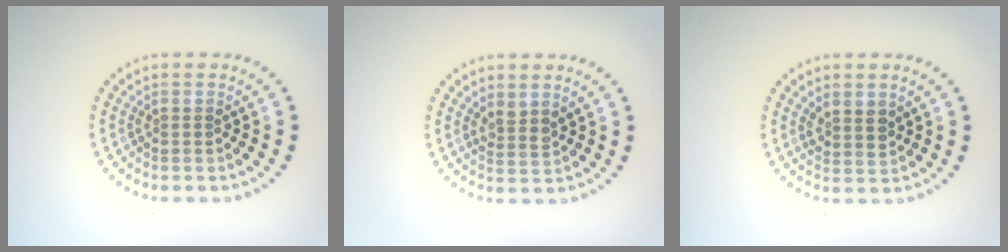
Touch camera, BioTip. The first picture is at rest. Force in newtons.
{"total": 1.4, "press": 1.1, "slide": 0.9}
{"total": 1.9, "press": 1.7, "slide": 1.0}